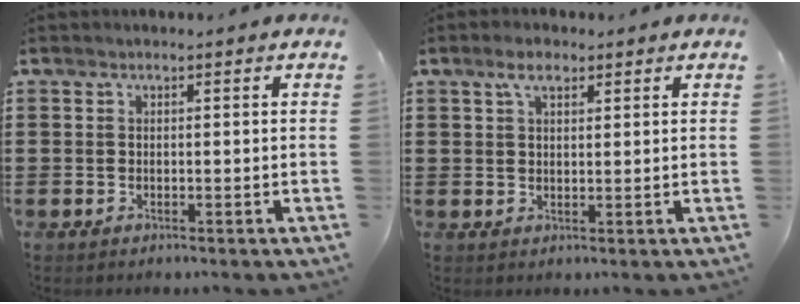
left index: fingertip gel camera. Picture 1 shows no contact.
{"total": 3.3, "force": [2.0, 1.3, 2.3], "torque": [-0.050, 0.008, 0.035]}